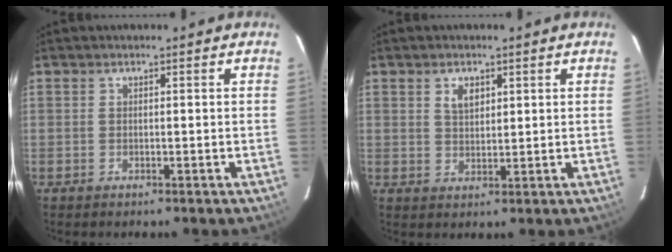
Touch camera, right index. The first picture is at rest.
{"total": 3.3, "force": [1.6, 2.0, 2.1], "torque": [-0.034, 0.004, 0.029]}